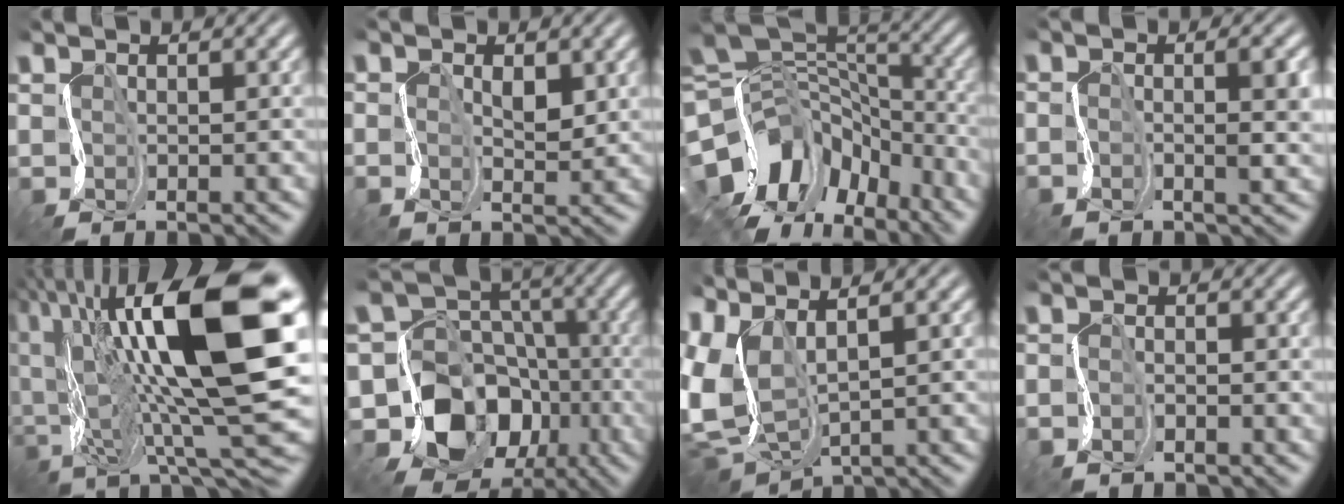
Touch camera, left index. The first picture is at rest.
{"total": 1.5, "force": [-0.2, 1.0, 1.1], "torque": [-0.029, -0.002, -0.006]}
{"total": 11.6, "force": [-5.6, 7.9, 6.3], "torque": [-0.141, 0.018, -0.113]}
{"total": 2.6, "force": [-1.0, 0.5, 2.3], "torque": [-0.052, -0.001, -0.026]}
{"total": 16.7, "force": [3.5, 6.0, 15.2], "torque": [-0.262, 0.023, 0.045]}
{"total": 11.8, "force": [-5.6, 9.5, 4.1], "torque": [-0.077, 0.004, -0.114]}
{"total": 6.8, "force": [0.5, 3.4, 5.8], "torque": [-0.171, 0.004, 0.017]}
{"total": 1.5, "force": [-1.4, 0.3, -0.1], "torque": [-0.008, 0.000, -0.031]}